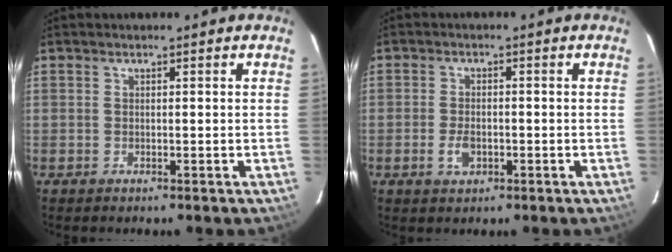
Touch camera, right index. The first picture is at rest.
{"total": 3.6, "force": [-1.4, 2.1, 2.5], "torque": [-0.055, -0.001, -0.023]}